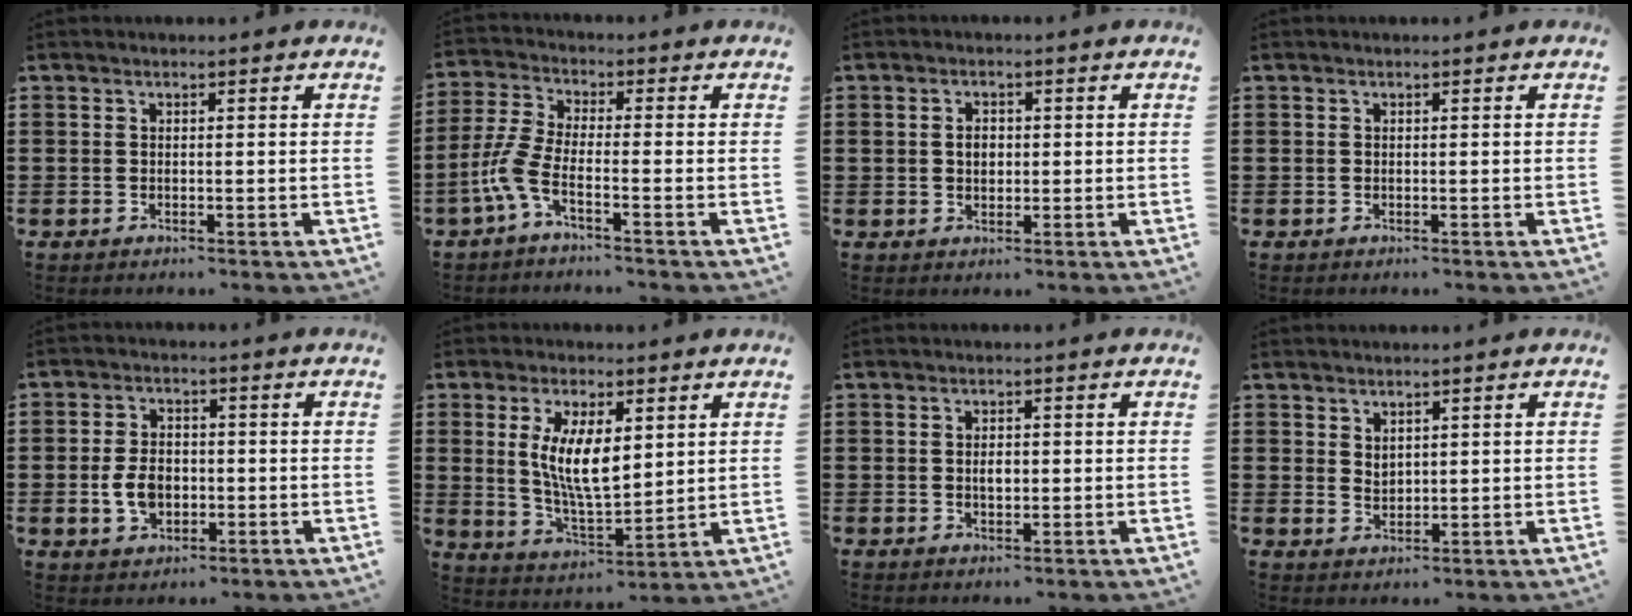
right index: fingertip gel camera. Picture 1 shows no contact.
{"total": 5.4, "force": [-2.8, 1.6, 4.4], "torque": [-0.127, -0.015, -0.061]}
{"total": 2.4, "force": [0.2, 1.7, 1.7], "torque": [-0.036, 0.008, 0.002]}
{"total": 0.0}
{"total": 4.6, "force": [-0.9, 3.4, 3.0], "torque": [-0.067, -0.001, -0.022]}
{"total": 8.8, "force": [1.9, 3.5, 7.9], "torque": [-0.146, 0.005, 0.034]}
{"total": 2.0, "force": [-0.1, 1.0, 1.7], "torque": [-0.033, 0.004, -0.004]}
{"total": 2.1, "force": [1.8, 1.1, 0.3], "torque": [-0.010, 0.004, 0.034]}